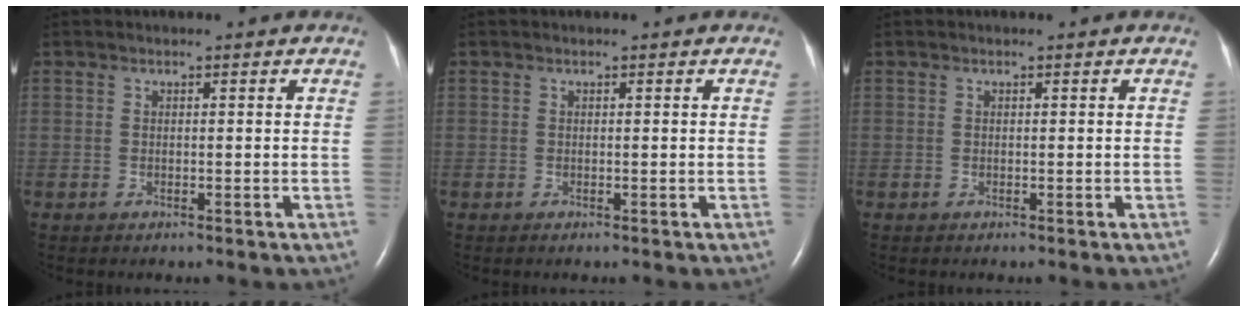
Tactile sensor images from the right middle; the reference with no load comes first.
{"total": 0.0}
{"total": 0.0}